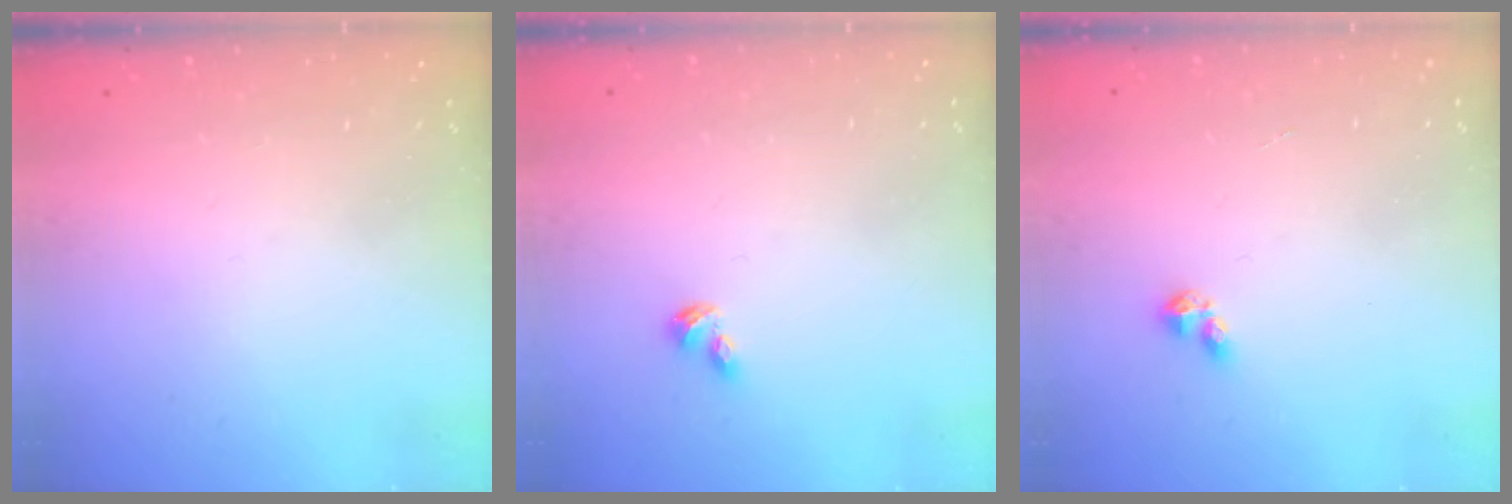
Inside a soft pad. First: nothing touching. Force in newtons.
{"total": 1.9, "press": 1.8, "slide": 0.4}
{"total": 2.8, "press": 2.8, "slide": 0.6}